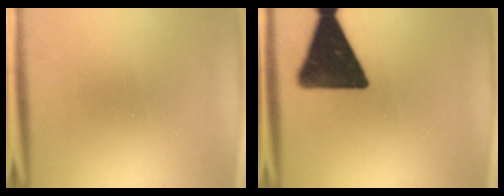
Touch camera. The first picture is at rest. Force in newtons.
{"total": 16.8}